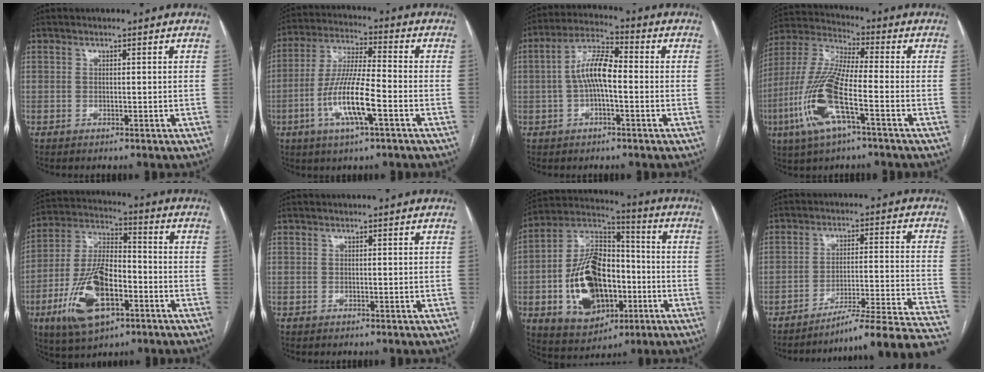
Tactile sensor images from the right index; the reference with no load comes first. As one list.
[{"total": 11.9, "force": [-4.2, 1.5, 11.1], "torque": [-0.223, -0.004, -0.080]}, {"total": 8.0, "force": [-0.6, 2.5, 7.5], "torque": [-0.153, 0.024, -0.013]}, {"total": 14.7, "force": [-5.2, 2.5, 13.5], "torque": [-0.301, -0.007, -0.104]}, {"total": 15.9, "force": [-6.5, 6.0, 13.2], "torque": [-0.280, 0.004, -0.111]}, {"total": 0.0}, {"total": 18.6, "force": [-4.1, 10.9, 14.5], "torque": [-0.289, 0.021, -0.058]}, {"total": 20.7, "force": [-18.7, -2.0, 8.7], "torque": [-0.054, 0.004, -0.253]}]